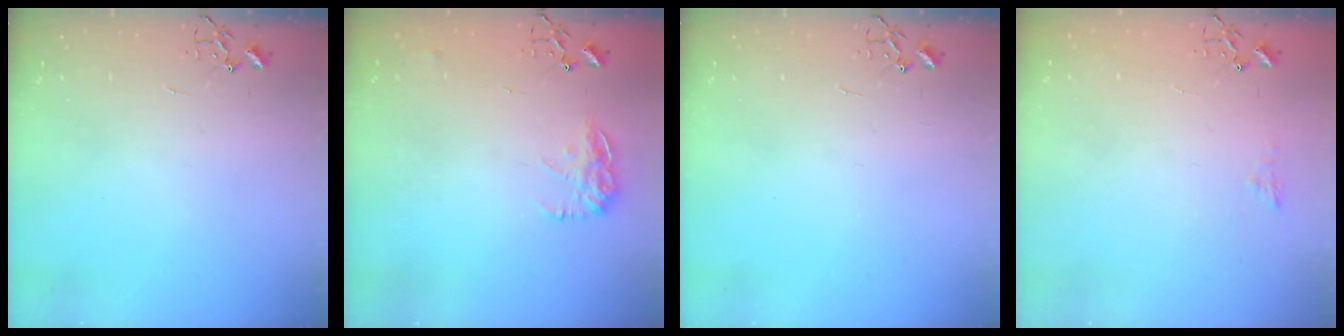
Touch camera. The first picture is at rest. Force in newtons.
{"total": 10.8, "press": 10.7, "slide": 0.6}
{"total": 0.0}
{"total": 5.9, "press": 5.9, "slide": 0.8}